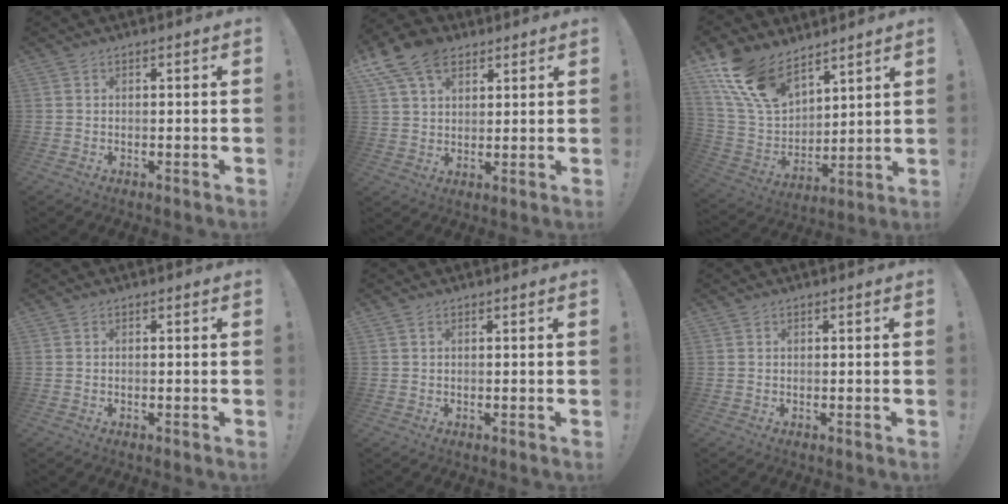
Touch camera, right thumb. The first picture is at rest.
{"total": 12.9, "force": [6.8, 8.5, 6.8], "torque": [-0.114, -0.024, 0.134]}
{"total": 17.2, "force": [11.6, 9.6, 8.2], "torque": [-0.165, -0.068, 0.224]}
{"total": 0.0}
{"total": 0.6, "force": [0.3, 0.2, 0.4], "torque": [-0.007, 0.000, 0.005]}
{"total": 0.0}